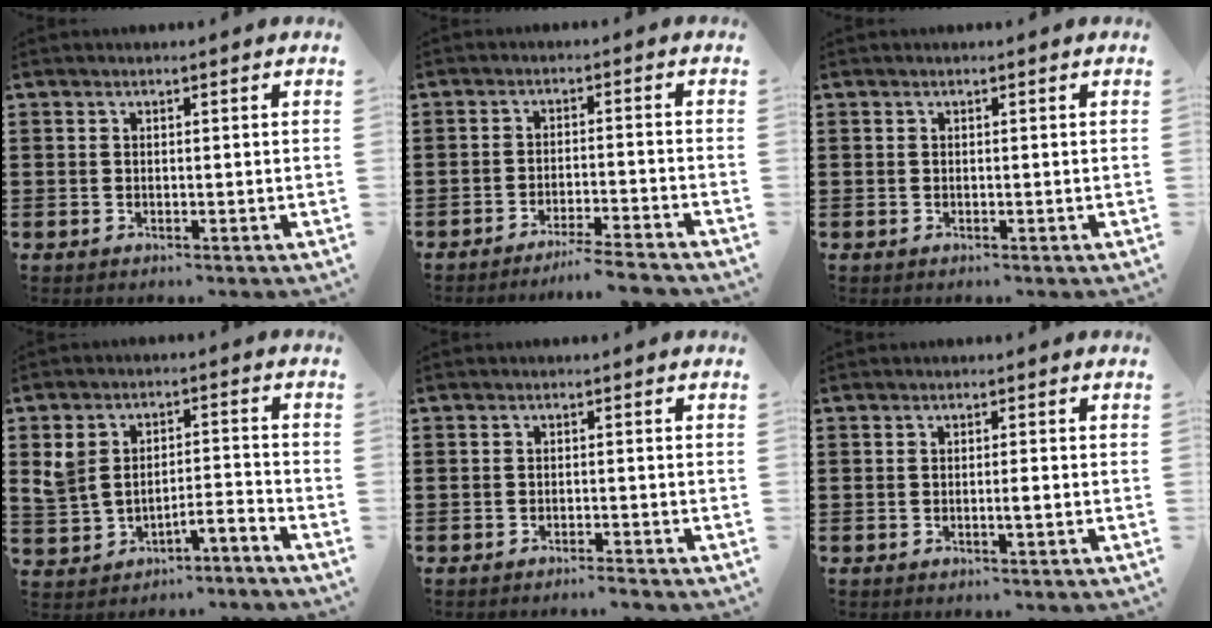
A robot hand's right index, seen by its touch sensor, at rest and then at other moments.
{"total": 3.9, "force": [-3.7, -0.6, 1.3], "torque": [-0.022, -0.007, -0.074]}
{"total": 0.0}
{"total": 3.7, "force": [-2.2, 1.9, 2.2], "torque": [-0.062, 0.005, -0.051]}
{"total": 1.2, "force": [-1.1, -0.1, 0.4], "torque": [-0.008, 0.002, -0.022]}
{"total": 1.5, "force": [-0.4, -0.1, 1.5], "torque": [-0.024, -0.004, -0.007]}